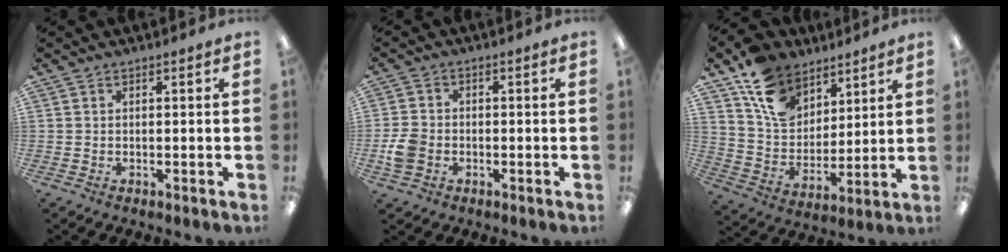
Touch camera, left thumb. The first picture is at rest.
{"total": 5.6, "force": [-1.8, 4.3, 3.1], "torque": [-0.060, 0.010, -0.030]}
{"total": 14.7, "force": [9.3, 10.0, 5.3], "torque": [-0.099, -0.052, 0.180]}